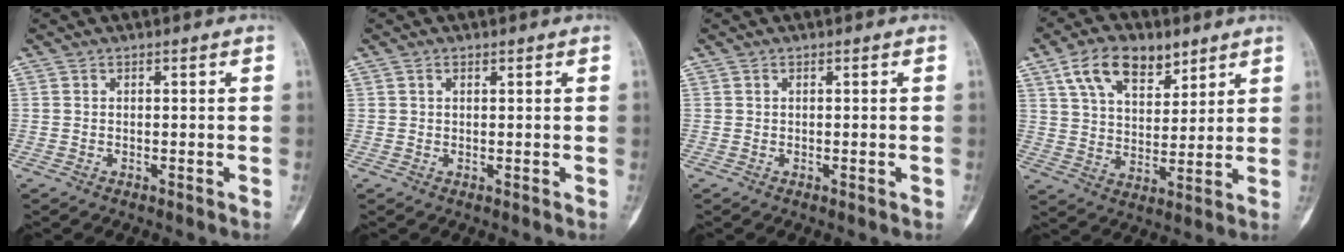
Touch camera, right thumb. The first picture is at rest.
{"total": 0.7, "force": [0.5, 0.4, 0.4], "torque": [-0.005, 0.001, 0.007]}
{"total": 0.7, "force": [-0.1, 0.2, 0.7], "torque": [-0.006, 0.000, 0.001]}
{"total": 12.7, "force": [7.4, 7.1, 7.5], "torque": [-0.100, -0.029, 0.135]}